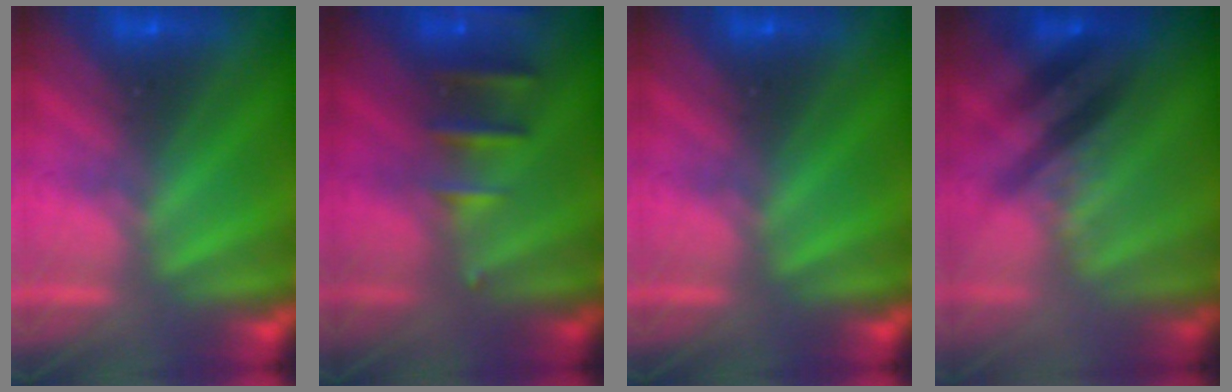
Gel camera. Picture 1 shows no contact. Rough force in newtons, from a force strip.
{"total": 2.4}
{"total": 0.0}
{"total": 2.5}